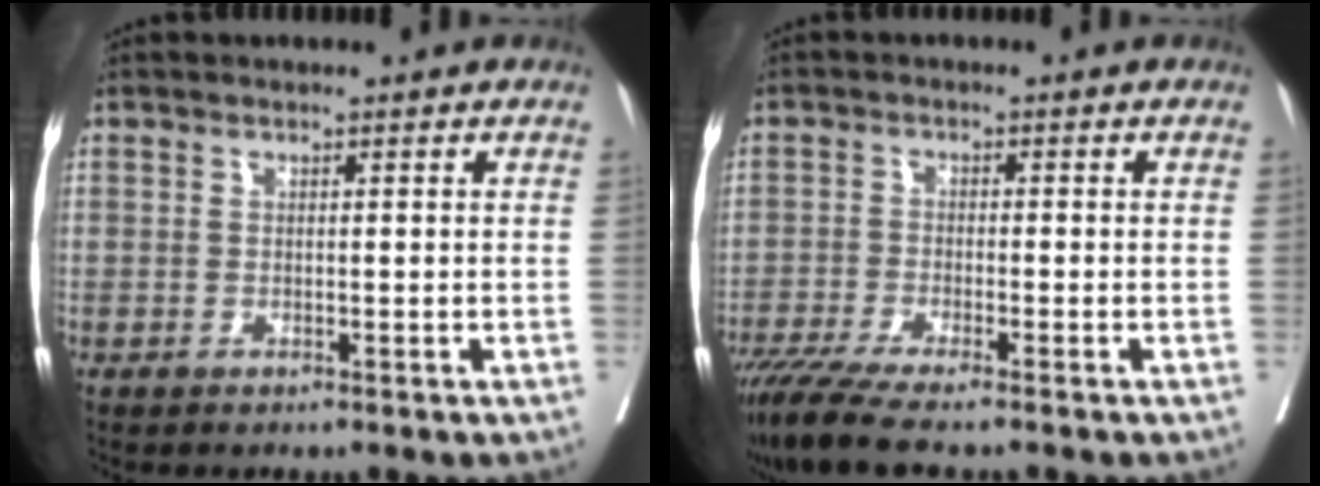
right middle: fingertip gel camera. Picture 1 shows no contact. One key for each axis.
{"total": 7.6, "fx": -6.3, "fy": -0.2, "fz": 4.2, "tx": -0.066, "ty": -0.023, "tz": -0.110}